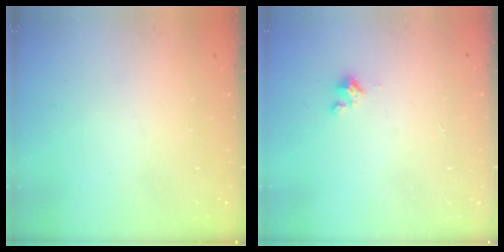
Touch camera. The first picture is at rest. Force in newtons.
{"total": 0.9, "press": 0.9, "slide": 0.2}